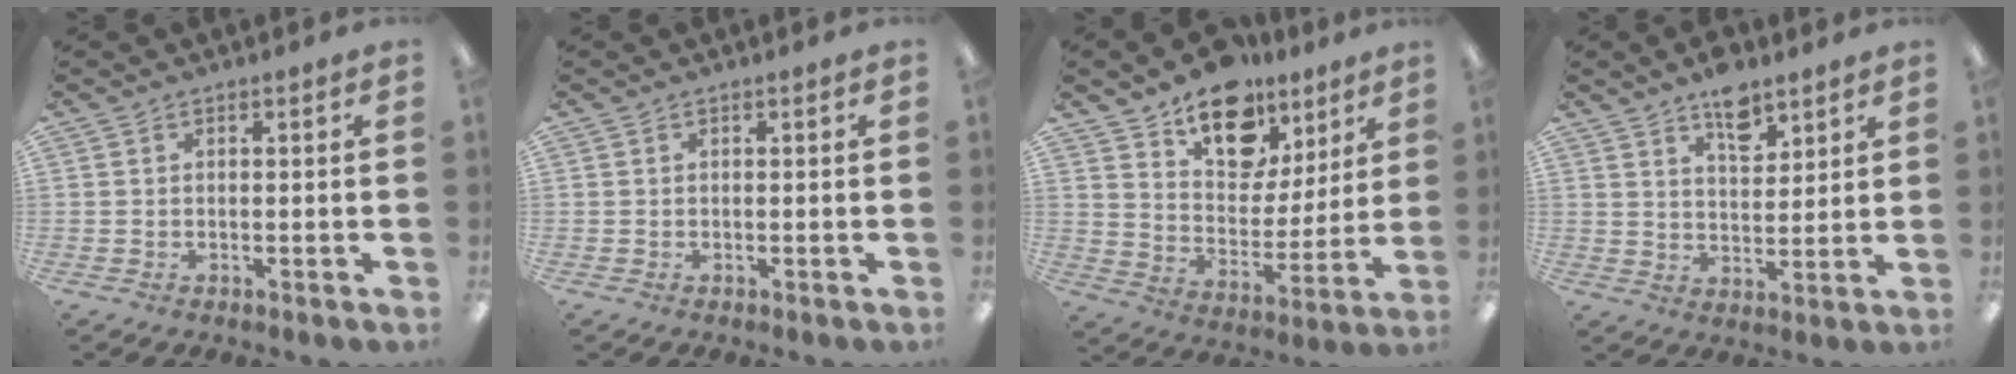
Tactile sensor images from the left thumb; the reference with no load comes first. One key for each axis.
{"total": 0.0}
{"total": 16.0, "fx": 10.9, "fy": 9.7, "fz": 6.4, "tx": -0.093, "ty": -0.069, "tz": 0.198}
{"total": 8.3, "fx": 5.9, "fy": 4.0, "fz": 4.2, "tx": -0.051, "ty": -0.031, "tz": 0.099}